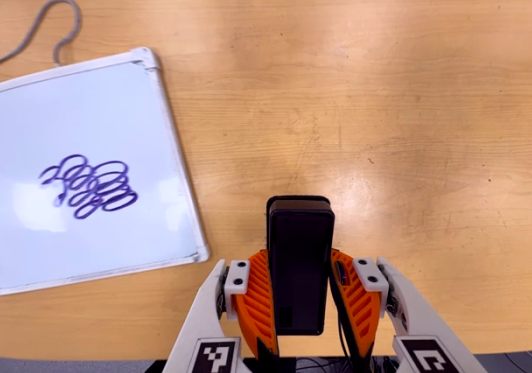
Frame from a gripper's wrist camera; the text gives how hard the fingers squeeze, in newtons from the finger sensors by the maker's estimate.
{"total": 4.4, "left": 2.7, "right": 6.0}